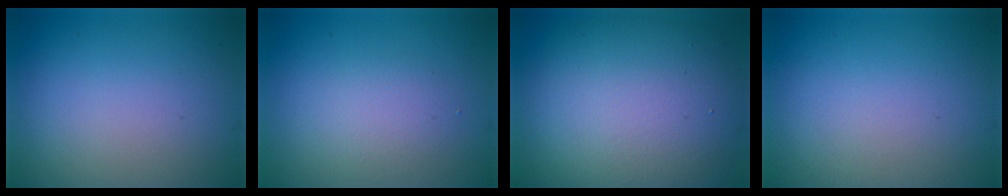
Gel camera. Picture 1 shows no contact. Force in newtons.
{"total": 2.1, "press": 2.1, "slide": 0.0}
{"total": 12.7, "press": 12.7, "slide": 0.6}
{"total": 0.0}